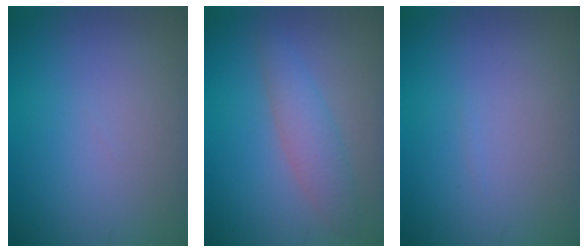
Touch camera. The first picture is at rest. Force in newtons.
{"total": 2.9, "press": 2.9, "slide": 0.1}
{"total": 0.0}